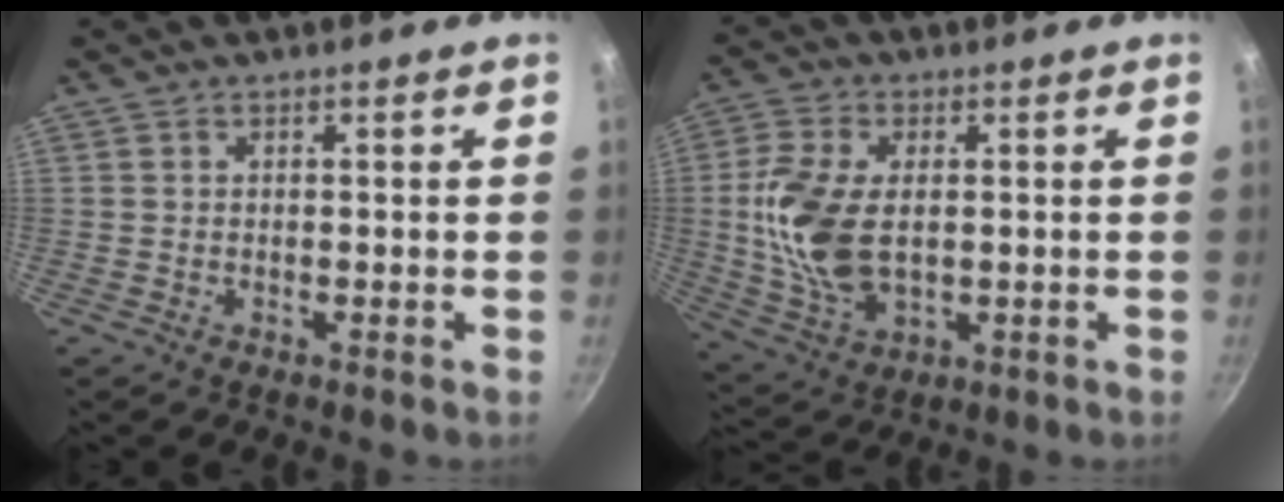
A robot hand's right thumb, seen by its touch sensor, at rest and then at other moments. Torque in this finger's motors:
{"motor_torque": [-0.97, 1.14, 1.20, 0.77, 0.14]}